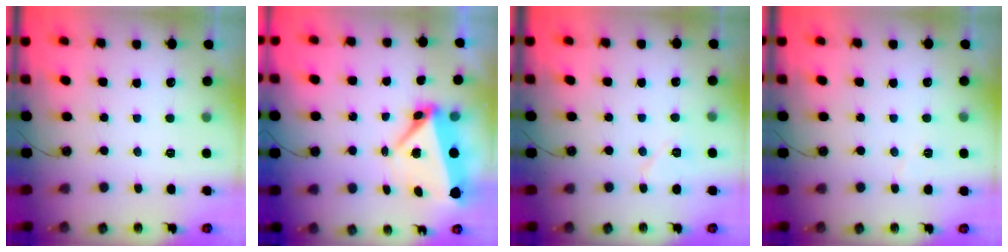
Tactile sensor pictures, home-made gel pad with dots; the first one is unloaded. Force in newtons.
{"total": 7.6, "press": 7.5, "slide": 1.1}
{"total": 6.5, "press": 6.5, "slide": 0.5}
{"total": 3.7, "press": 3.4, "slide": 1.5}